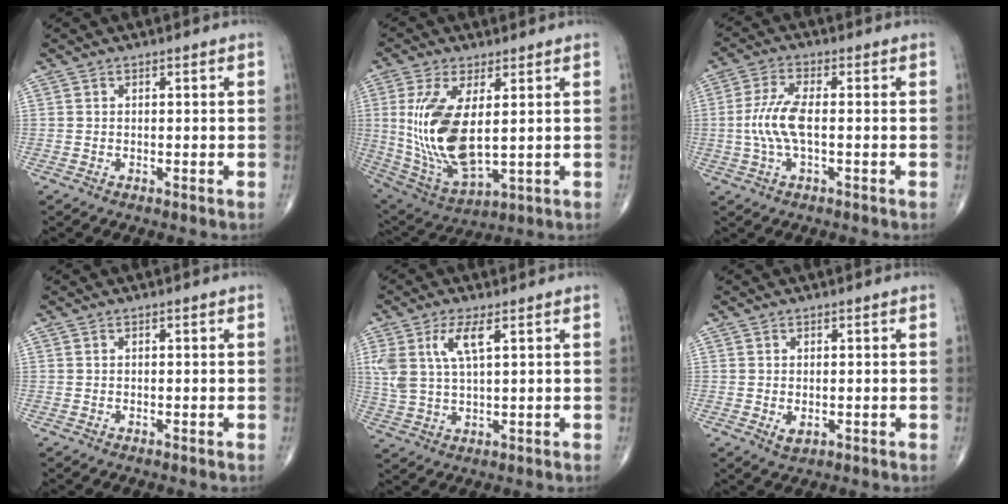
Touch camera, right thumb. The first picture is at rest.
{"total": 16.5, "force": [1.7, 7.3, 14.7], "torque": [-0.301, -0.021, 0.051]}
{"total": 7.3, "force": [-0.7, 2.6, 6.8], "torque": [-0.164, 0.011, -0.017]}
{"total": 0.0}
{"total": 7.5, "force": [3.1, 2.5, 6.4], "torque": [-0.149, -0.006, 0.068]}
{"total": 1.8, "force": [-0.2, 1.1, 1.4], "torque": [-0.020, -0.002, 0.003]}